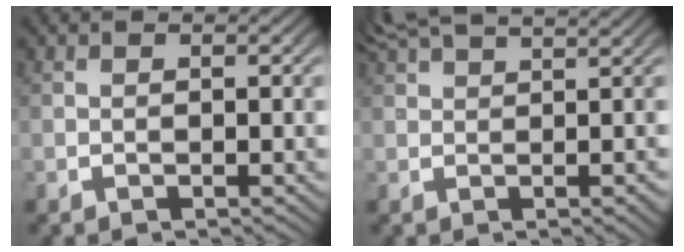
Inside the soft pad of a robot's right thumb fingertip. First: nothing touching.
{"total": 3.5, "force": [2.8, 0.3, 2.1], "torque": [-0.027, 0.005, 0.050]}